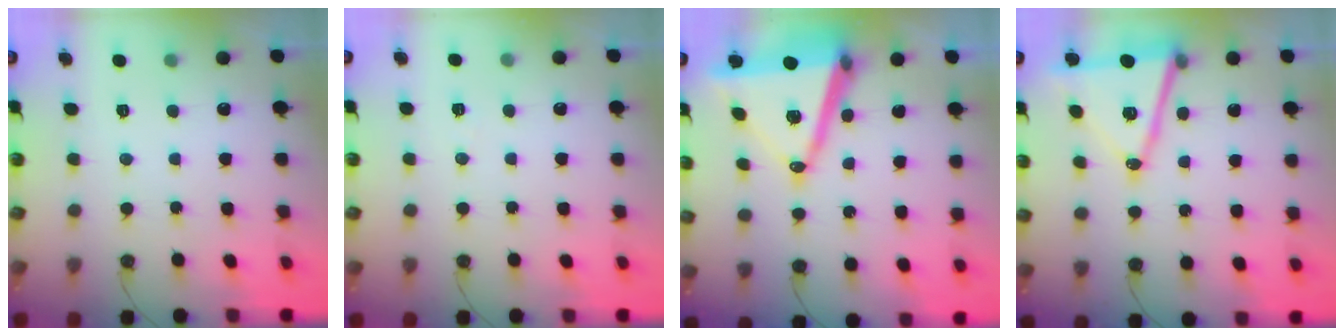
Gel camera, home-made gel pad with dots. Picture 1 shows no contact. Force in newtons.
{"total": 5.2, "press": 2.9, "slide": 4.2}
{"total": 16.3, "press": 15.8, "slide": 4.0}
{"total": 14.7, "press": 14.2, "slide": 3.8}